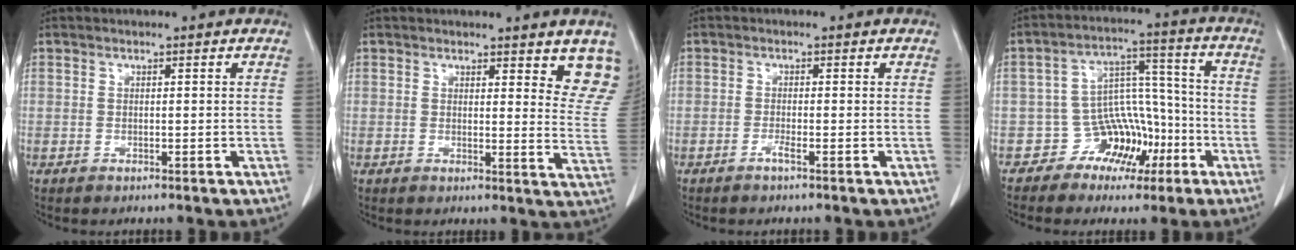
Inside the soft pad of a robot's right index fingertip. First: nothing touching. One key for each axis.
{"total": 8.1, "fx": 6.6, "fy": 1.9, "fz": 4.2, "tx": -0.031, "ty": -0.034, "tz": 0.058}
{"total": 1.1, "fx": -0.7, "fy": -0.2, "fz": 0.8, "tx": -0.017, "ty": 0.000, "tz": -0.015}
{"total": 8.4, "fx": -4.2, "fy": 6.4, "fz": 3.5, "tx": -0.049, "ty": 0.035, "tz": -0.063}